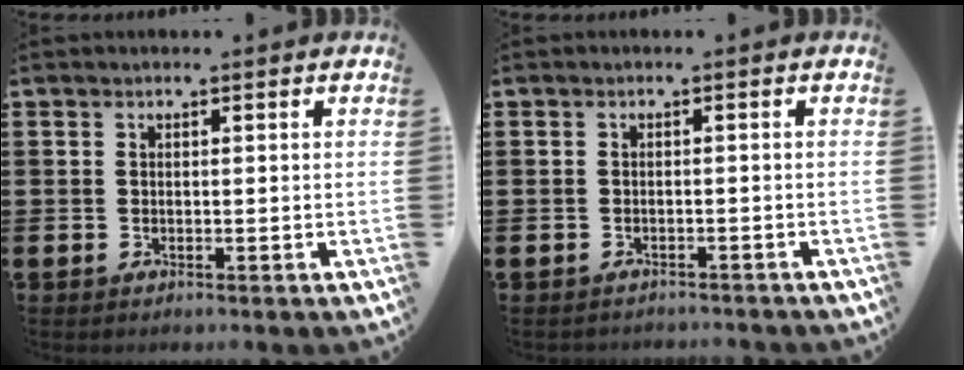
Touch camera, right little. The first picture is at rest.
{"total": 0.8, "force": [-0.8, 0.0, -0.1], "torque": [0.000, 0.000, -0.017]}